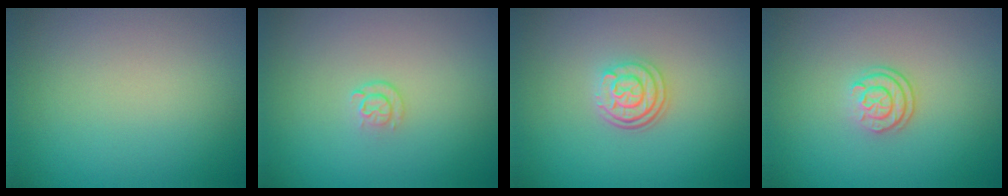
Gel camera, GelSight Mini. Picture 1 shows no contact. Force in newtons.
{"total": 1.1, "press": 0.6, "slide": 0.9}
{"total": 3.2, "press": 2.5, "slide": 2.0}
{"total": 2.4, "press": 1.8, "slide": 1.5}